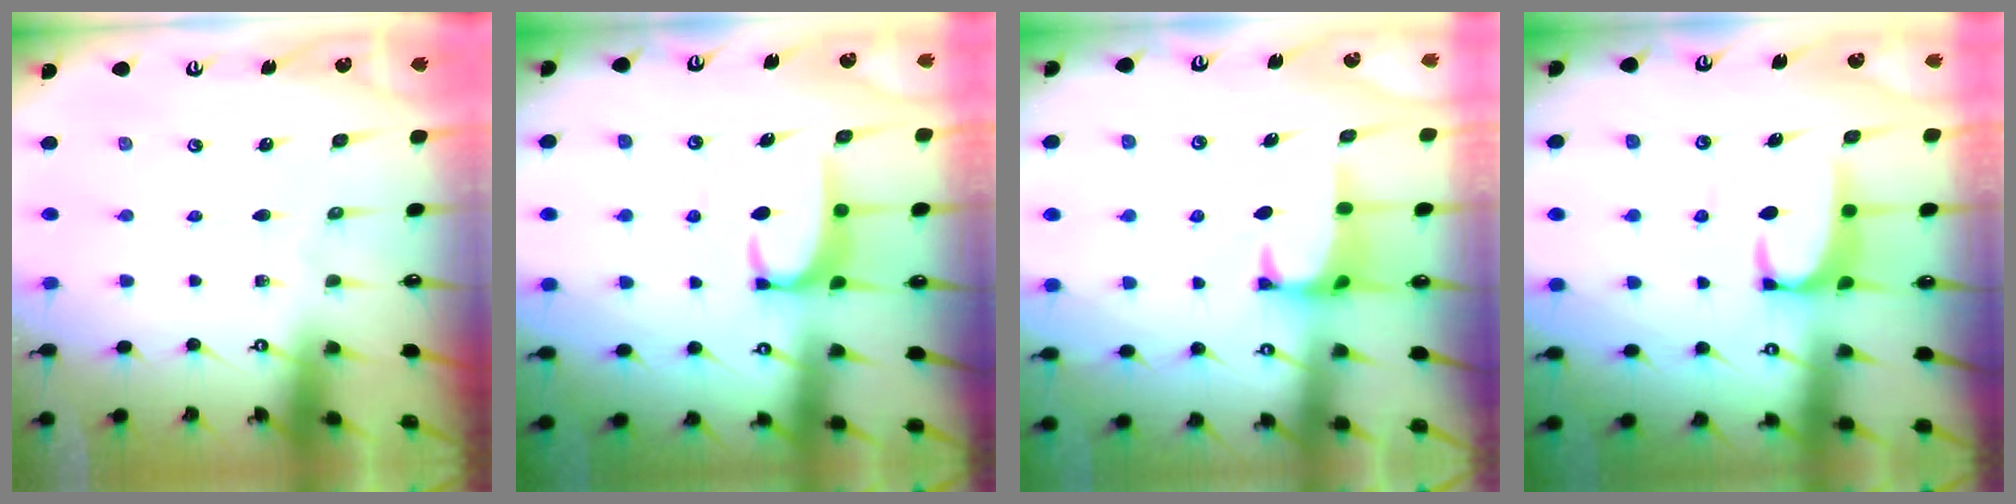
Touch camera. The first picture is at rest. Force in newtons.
{"total": 2.7, "press": 2.7, "slide": 0.4}
{"total": 0.9, "press": 0.4, "slide": 0.8}
{"total": 1.9, "press": 1.9, "slide": 0.3}